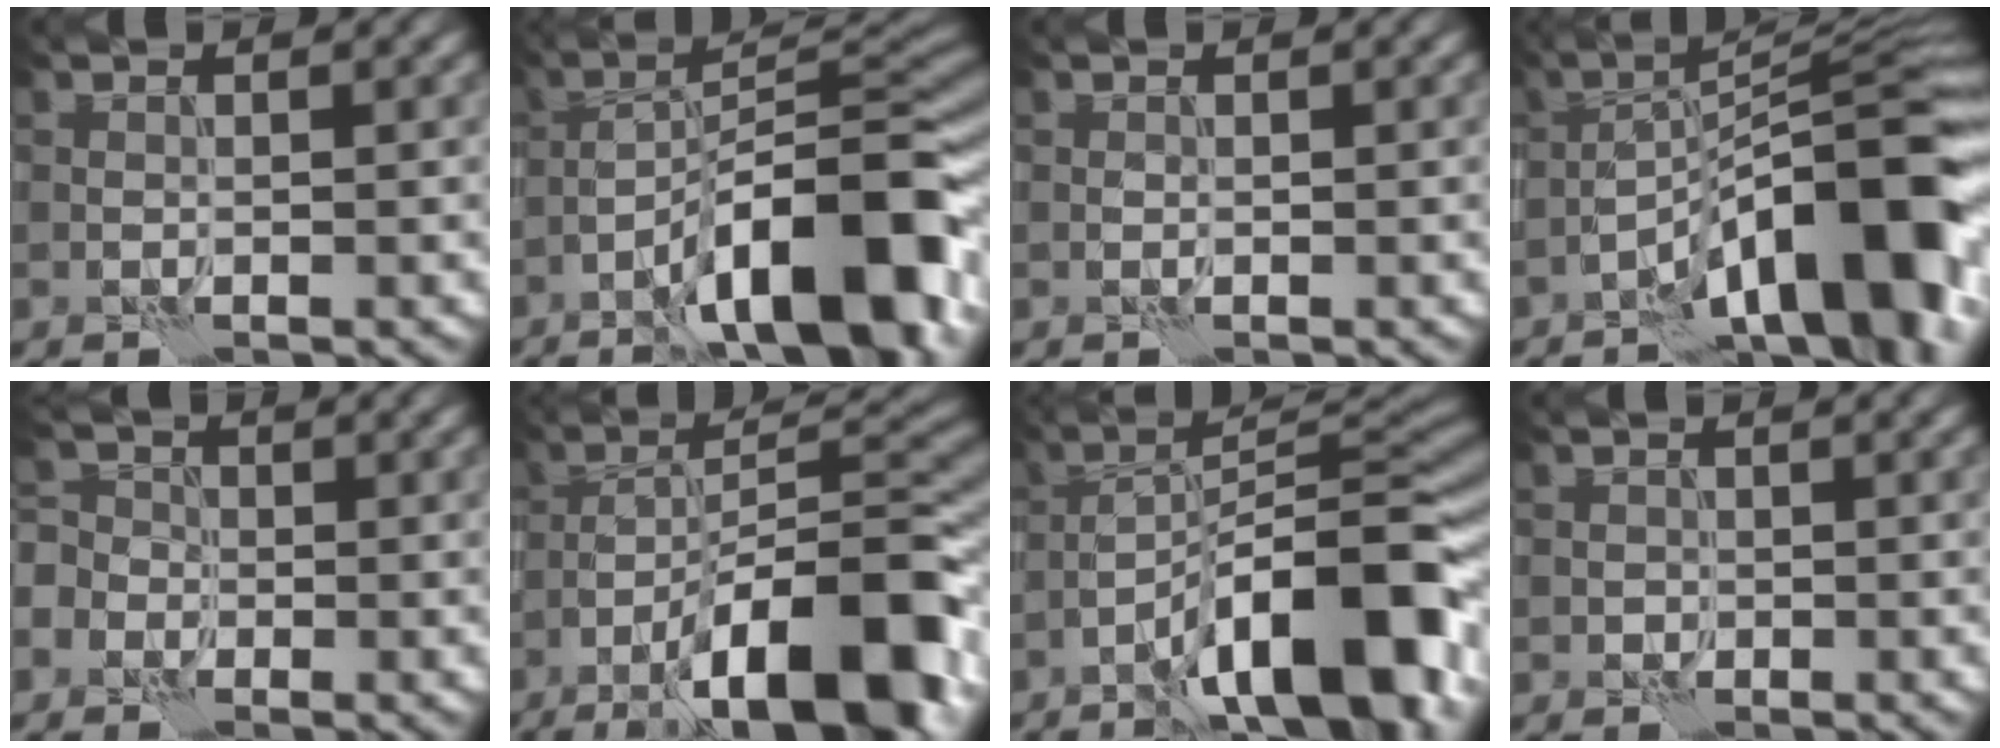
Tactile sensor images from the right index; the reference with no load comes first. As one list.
[{"total": 13.1, "force": [-7.3, 3.3, 10.4], "torque": [-0.150, 0.020, -0.117]}, {"total": 0.0}, {"total": 13.5, "force": [-7.0, 3.6, 11.0], "torque": [-0.152, 0.022, -0.120]}, {"total": 4.4, "force": [-2.4, 3.6, 1.2], "torque": [-0.016, 0.005, -0.059]}, {"total": 14.4, "force": [-8.3, 3.8, 11.2], "torque": [-0.171, 0.018, -0.133]}, {"total": 13.0, "force": [-7.4, 3.3, 10.1], "torque": [-0.146, 0.020, -0.121]}, {"total": 0.5, "force": [-0.2, 0.5, 0.1], "torque": [0.003, -0.002, -0.005]}]